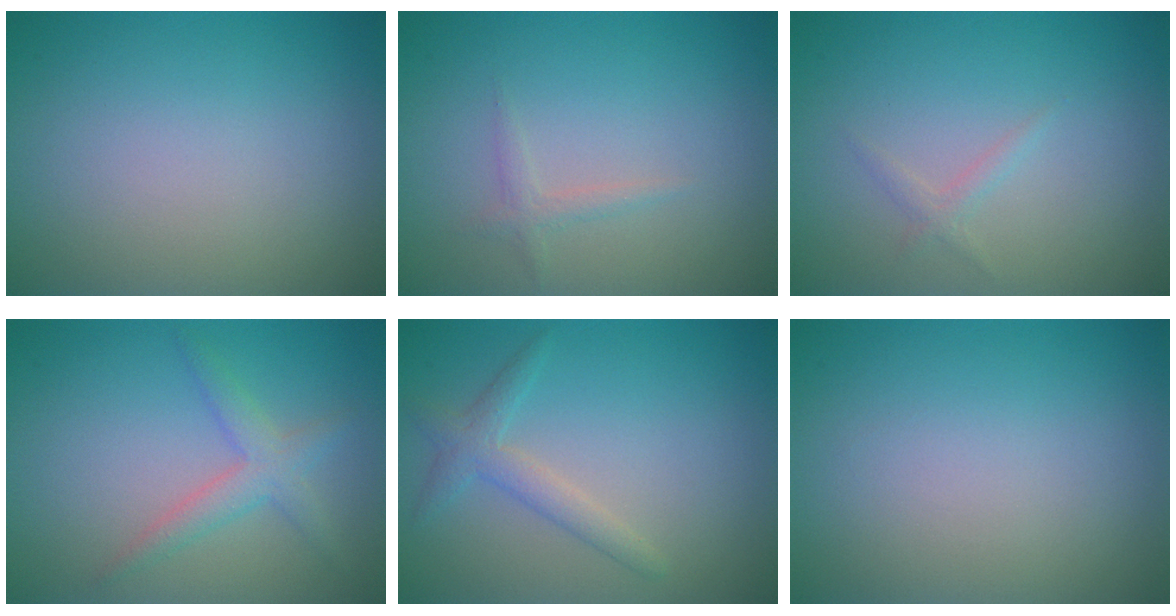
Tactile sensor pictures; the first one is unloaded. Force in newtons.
{"total": 1.0, "press": 1.0, "slide": 0.0}
{"total": 0.9, "press": 0.9, "slide": 0.1}
{"total": 2.5, "press": 2.5, "slide": 0.2}
{"total": 2.2, "press": 2.2, "slide": 0.1}
{"total": 0.0}